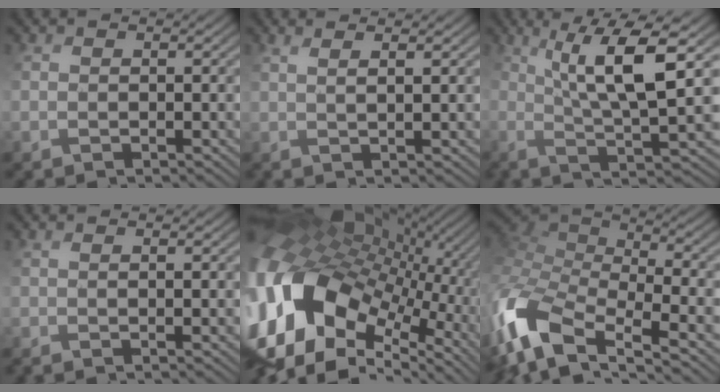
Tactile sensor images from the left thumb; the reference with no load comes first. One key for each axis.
{"total": 3.1, "fx": 1.6, "fy": 0.7, "fz": 2.6, "tx": -0.036, "ty": 0.008, "tz": 0.007}
{"total": 9.8, "fx": 2.0, "fy": 1.9, "fz": 9.4, "tx": -0.166, "ty": 0.013, "tz": 0.034}
{"total": 0.8, "fx": 0.2, "fy": 0.0, "fz": 0.8, "tx": -0.018, "ty": 0.004, "tz": 0.001}
{"total": 19.9, "fx": -1.2, "fy": 14.0, "fz": 14.0, "tx": -0.324, "ty": -0.006, "tz": -0.016}
{"total": 12.3, "fx": -5.8, "fy": 6.1, "fz": 9.0, "tx": -0.222, "ty": -0.010, "tz": -0.117}